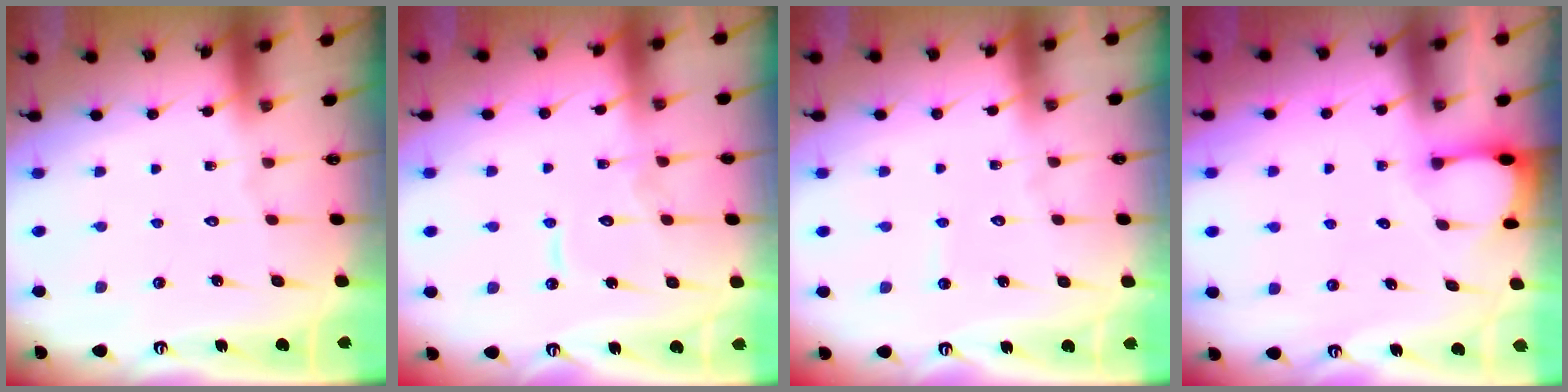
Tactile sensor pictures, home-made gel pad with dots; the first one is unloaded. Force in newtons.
{"total": 8.8, "press": 8.8, "slide": 0.7}
{"total": 2.4, "press": 2.4, "slide": 0.3}
{"total": 2.0, "press": 1.9, "slide": 0.3}